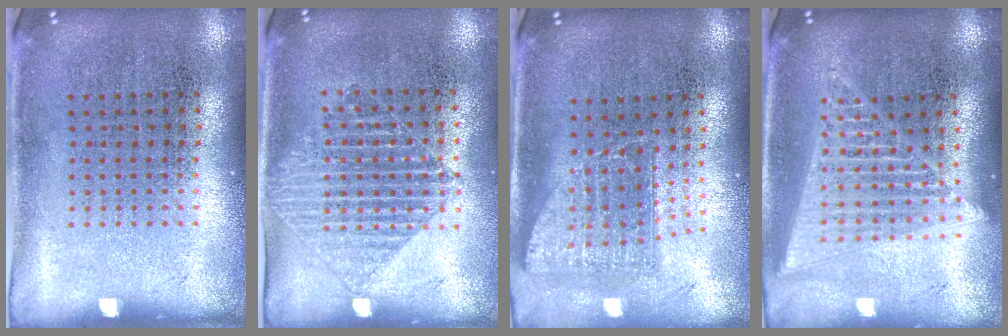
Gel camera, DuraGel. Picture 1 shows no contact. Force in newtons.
{"total": 1.3, "press": 1.1, "slide": 0.6}
{"total": 1.6, "press": 1.2, "slide": 1.0}
{"total": 1.8, "press": 1.6, "slide": 0.8}